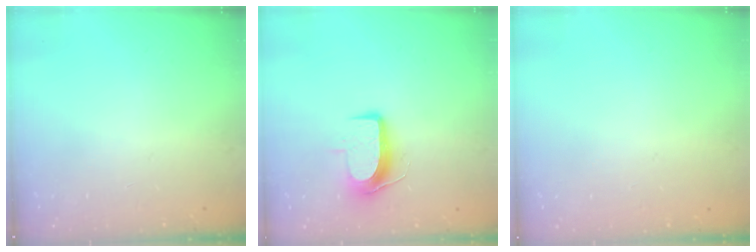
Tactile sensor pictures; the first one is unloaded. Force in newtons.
{"total": 8.8, "press": 8.8, "slide": 0.6}
{"total": 0.7, "press": 0.6, "slide": 0.3}